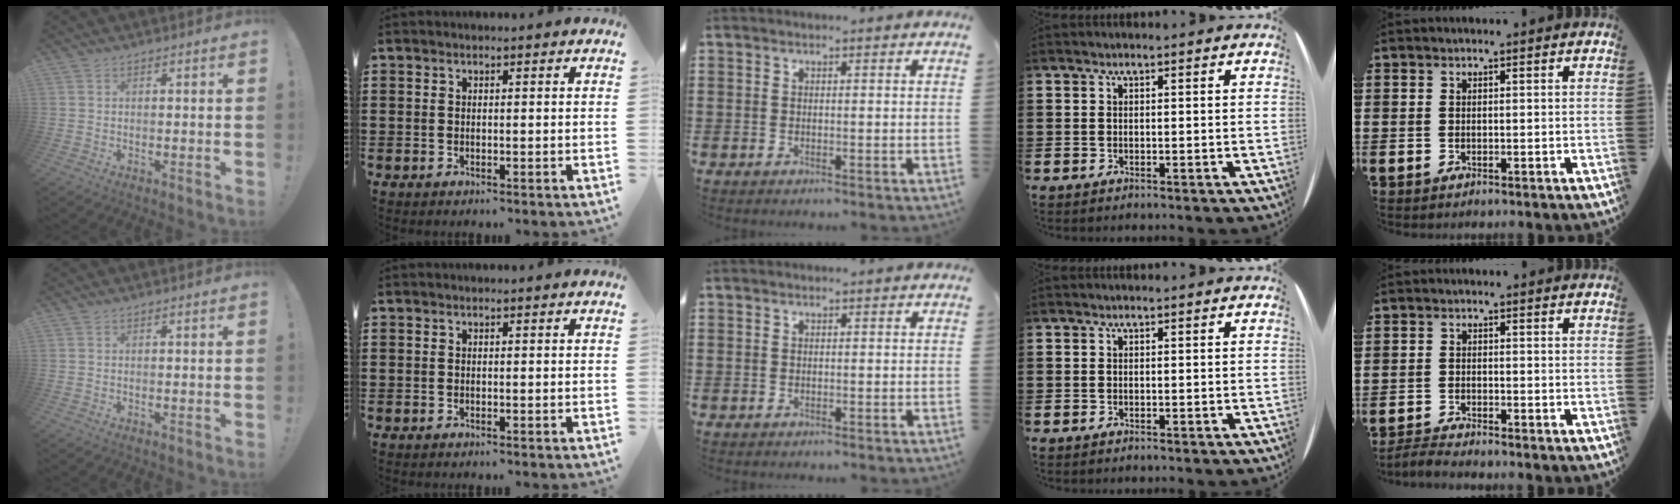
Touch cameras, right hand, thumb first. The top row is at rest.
{"little": {"total": 1.8, "force": [-1.8, -0.1, 0.3], "torque": [-0.007, 0.004, -0.036]}}